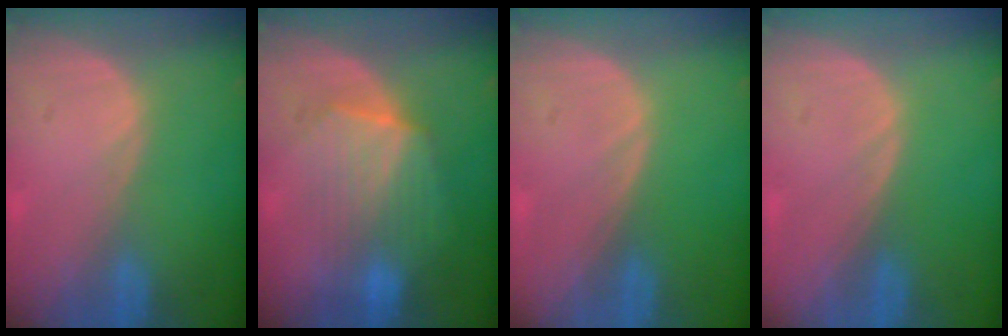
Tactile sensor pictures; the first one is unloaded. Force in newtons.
{"total": 7.0, "press": 6.9, "slide": 1.2}
{"total": 0.0}
{"total": 0.0}